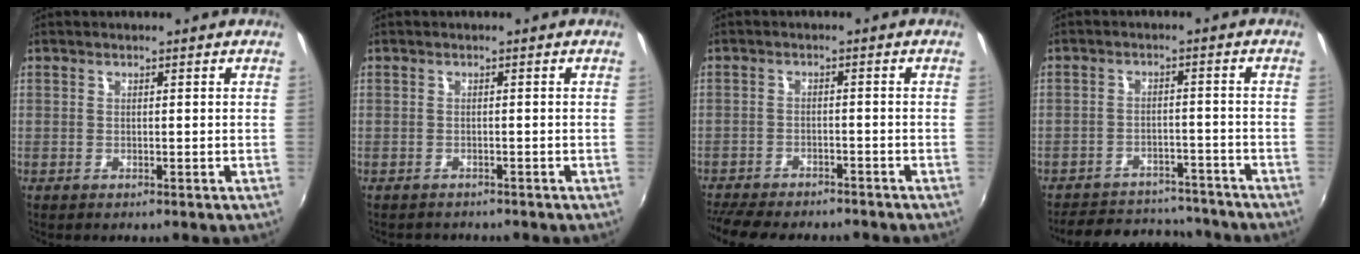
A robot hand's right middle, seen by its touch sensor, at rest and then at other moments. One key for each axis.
{"total": 1.6, "fx": -1.5, "fy": 0.5, "fz": 0.0, "tx": -0.005, "ty": -0.006, "tz": -0.024}
{"total": 11.3, "fx": -10.1, "fy": 2.6, "fz": 4.4, "tx": -0.110, "ty": -0.025, "tz": -0.158}
{"total": 15.6, "fx": -13.7, "fy": 5.6, "fz": 5.0, "tx": -0.116, "ty": 0.025, "tz": -0.177}